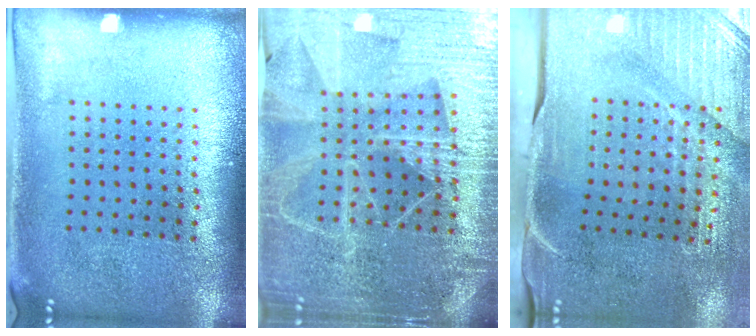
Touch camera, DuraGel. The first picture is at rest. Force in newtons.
{"total": 5.1, "press": 4.7, "slide": 2.2}
{"total": 4.6, "press": 3.9, "slide": 2.5}